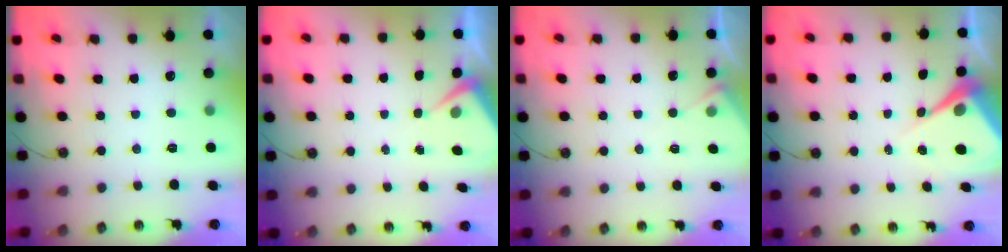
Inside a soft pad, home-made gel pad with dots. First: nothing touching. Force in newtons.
{"total": 4.2, "press": 4.2, "slide": 0.6}
{"total": 4.3, "press": 4.2, "slide": 0.6}
{"total": 7.1, "press": 7.0, "slide": 0.7}